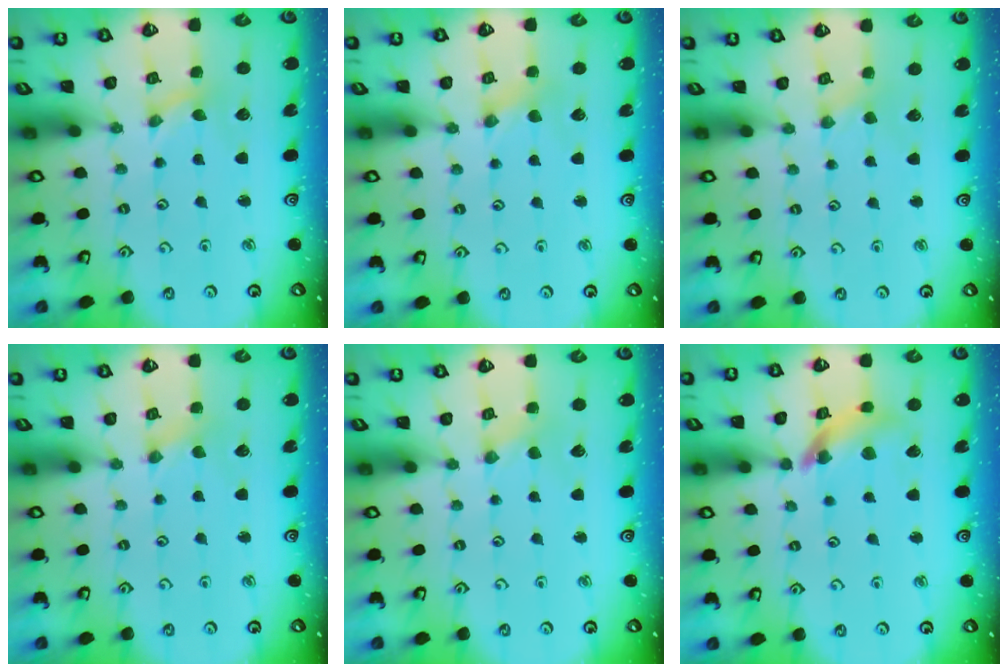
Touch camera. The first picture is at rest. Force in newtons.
{"total": 0.9, "press": 0.9, "slide": 0.2}
{"total": 0.5, "press": 0.5, "slide": 0.2}
{"total": 0.0}
{"total": 0.0}
{"total": 11.8, "press": 11.7, "slide": 1.5}